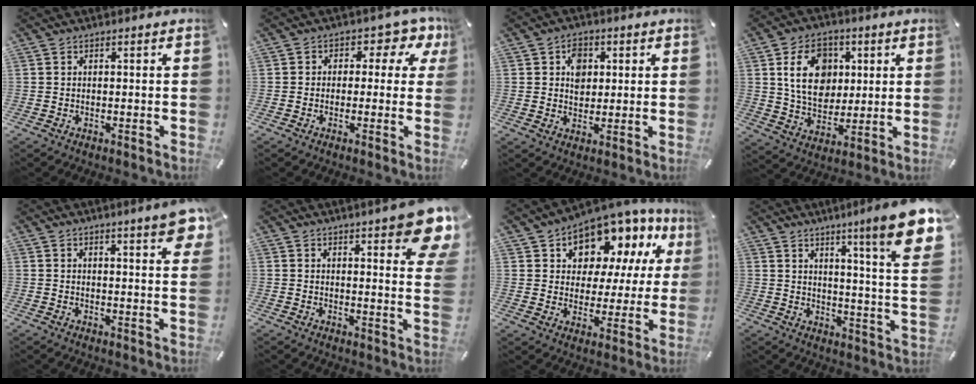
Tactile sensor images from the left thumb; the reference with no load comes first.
{"total": 5.2, "force": [0.3, 3.9, 3.5], "torque": [-0.049, 0.000, 0.000]}
{"total": 5.6, "force": [1.2, 4.6, 2.9], "torque": [-0.028, -0.008, 0.015]}
{"total": 13.4, "force": [3.4, 10.4, 7.8], "torque": [-0.134, 0.005, 0.064]}
{"total": 5.8, "force": [3.8, 0.7, 4.4], "torque": [-0.062, -0.025, 0.060]}
{"total": 10.5, "force": [6.9, 2.4, 7.5], "torque": [-0.102, -0.046, 0.118]}
{"total": 11.0, "force": [8.2, 6.6, 3.0], "torque": [-0.058, -0.080, 0.147]}
{"total": 14.6, "force": [8.8, 0.6, 11.6], "torque": [-0.171, -0.080, 0.127]}